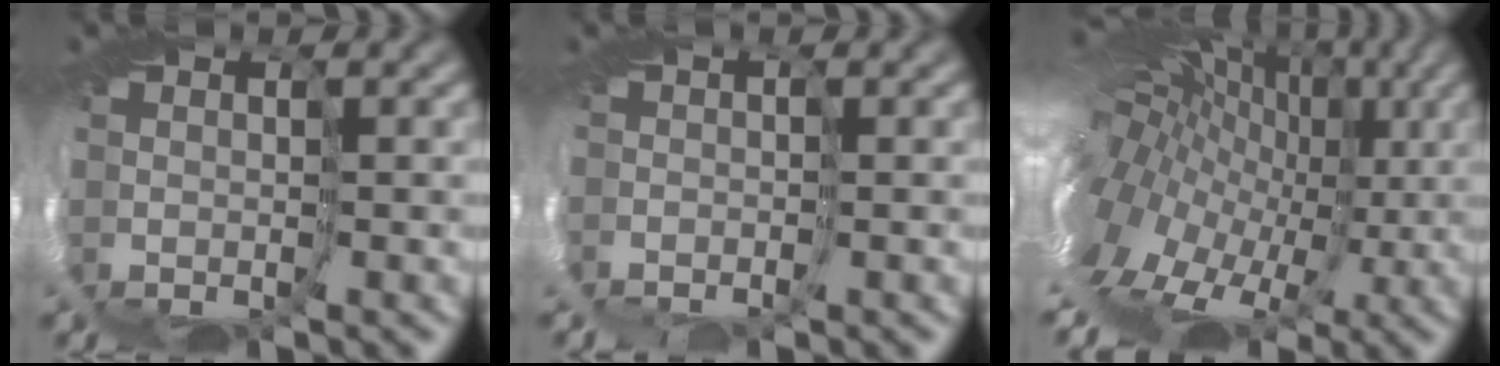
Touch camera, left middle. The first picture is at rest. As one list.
[{"total": 1.6, "force": [-1.3, 0.1, 0.9], "torque": [-0.004, -0.004, -0.023]}, {"total": 17.1, "force": [0.5, 11.8, 12.3], "torque": [-0.206, 0.003, -0.007]}]